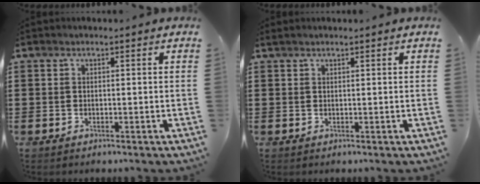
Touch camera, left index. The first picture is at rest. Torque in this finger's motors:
{"motor_torque": [0.22, 0.25, 0.00, 0.00]}